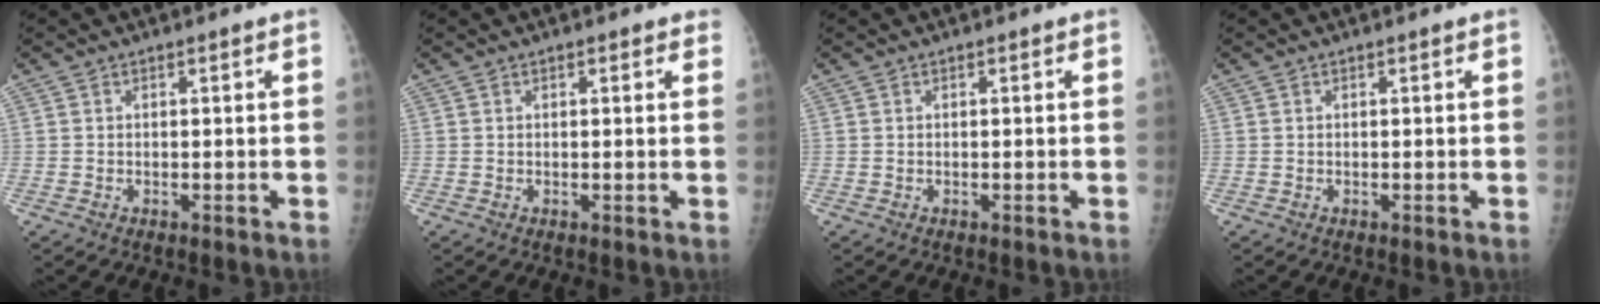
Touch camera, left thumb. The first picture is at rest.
{"total": 1.3, "force": [0.9, 0.6, 0.8], "torque": [-0.004, -0.002, 0.006]}
{"total": 0.0}
{"total": 0.0}